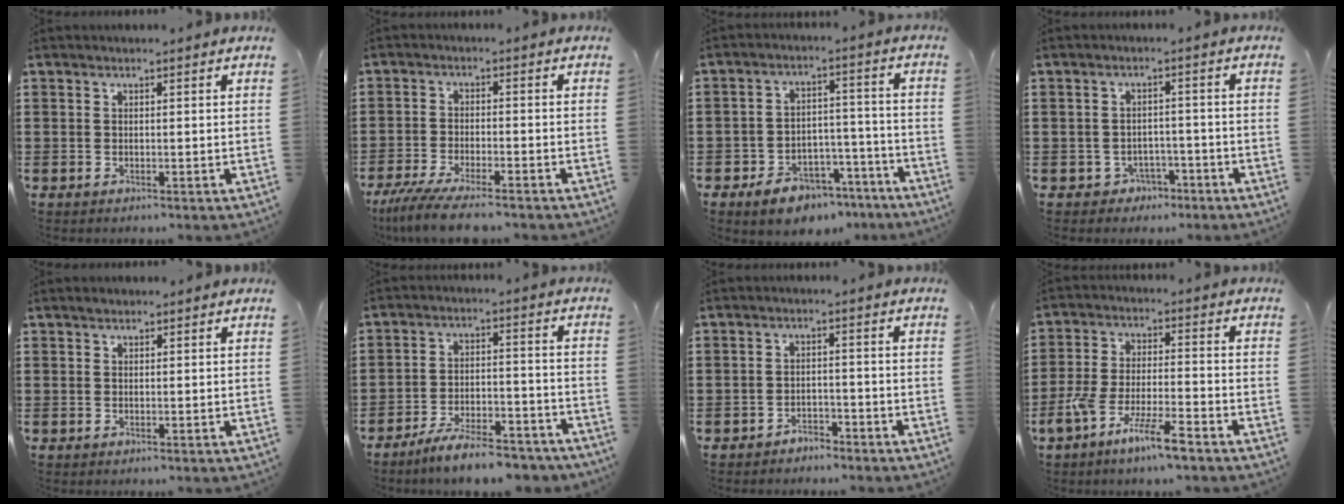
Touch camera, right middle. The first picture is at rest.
{"total": 5.3, "force": [-4.6, 0.1, 2.7], "torque": [-0.071, -0.020, -0.091]}
{"total": 6.3, "force": [-5.5, 2.6, 1.9], "torque": [-0.028, 0.027, -0.102]}
{"total": 2.3, "force": [-2.0, 1.2, 0.1], "torque": [-0.011, 0.001, -0.044]}
{"total": 0.7, "force": [0.5, 0.5, 0.1], "torque": [0.005, -0.001, 0.007]}
{"total": 7.7, "force": [-6.9, 0.8, 3.3], "torque": [-0.054, 0.010, -0.129]}
{"total": 2.3, "force": [-2.3, 0.4, -0.1], "torque": [-0.005, 0.002, -0.050]}
{"total": 8.2, "force": [-5.9, 0.9, 5.6], "torque": [-0.120, -0.006, -0.114]}